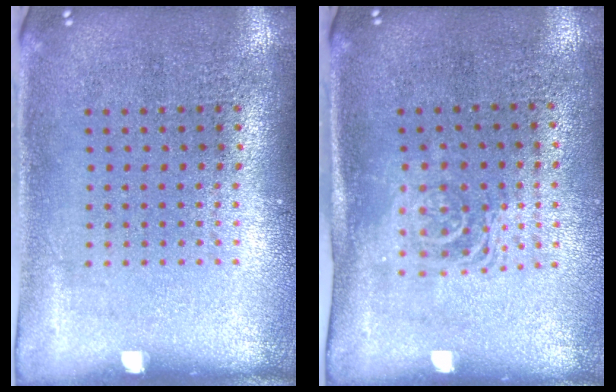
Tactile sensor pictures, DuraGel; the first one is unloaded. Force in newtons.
{"total": 1.7, "press": 1.3, "slide": 1.1}